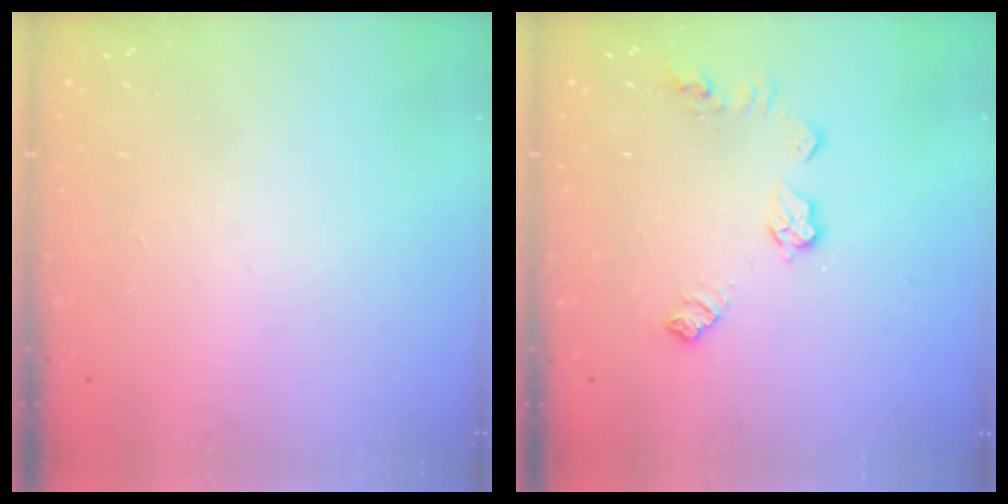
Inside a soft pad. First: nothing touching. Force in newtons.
{"total": 8.7, "press": 8.7, "slide": 0.2}